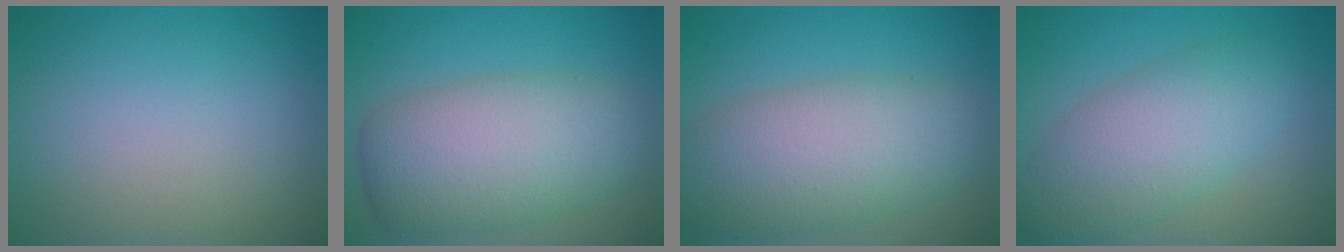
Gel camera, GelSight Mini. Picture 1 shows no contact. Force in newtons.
{"total": 8.8, "press": 8.8, "slide": 0.4}
{"total": 8.5, "press": 8.5, "slide": 0.2}
{"total": 6.5, "press": 6.5, "slide": 0.2}